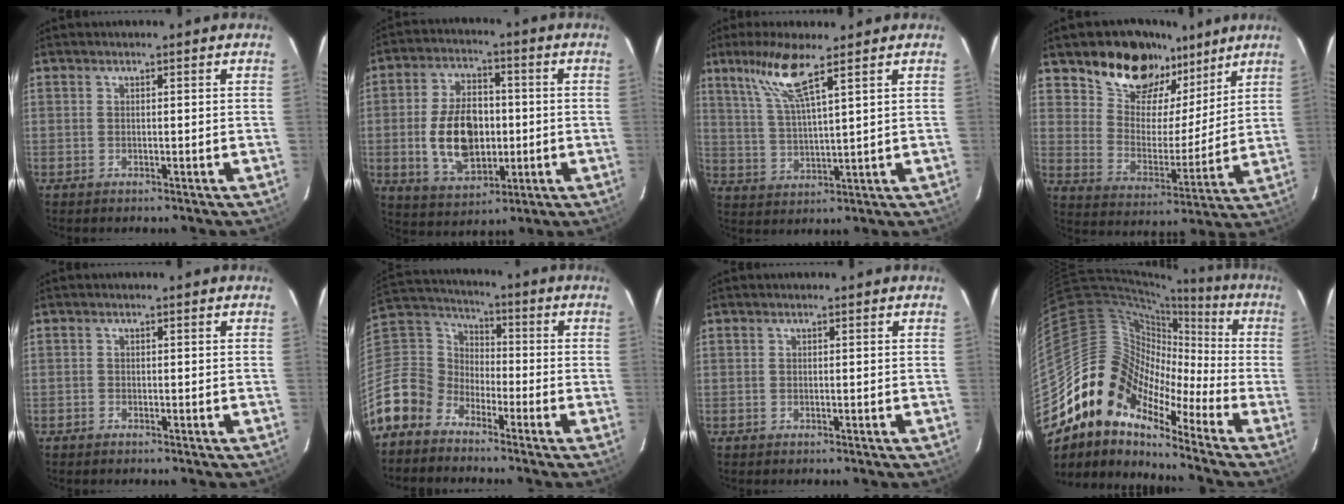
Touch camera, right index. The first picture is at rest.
{"total": 13.4, "force": [-1.5, 8.3, 10.4], "torque": [-0.205, 0.010, -0.012]}
{"total": 8.7, "force": [5.6, 0.3, 6.6], "torque": [-0.135, 0.004, 0.117]}
{"total": 16.7, "force": [11.7, 9.6, 7.0], "torque": [-0.130, 0.011, 0.206]}
{"total": 0.7, "force": [-0.6, 0.3, 0.0], "torque": [-0.001, 0.002, -0.012]}
{"total": 11.3, "force": [-7.5, 8.1, 2.4], "torque": [-0.087, 0.030, -0.167]}
{"total": 0.0}
{"total": 12.5, "force": [-8.6, 8.1, 4.1], "torque": [-0.067, 0.029, -0.190]}